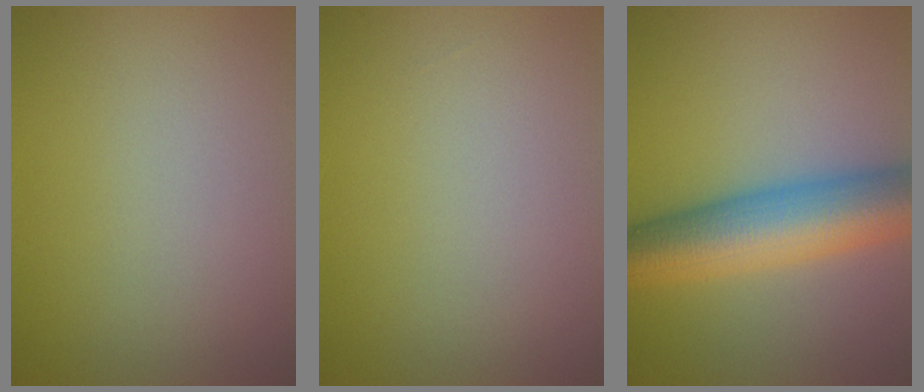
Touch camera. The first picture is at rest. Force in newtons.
{"total": 0.0}
{"total": 8.6, "press": 8.6, "slide": 0.2}